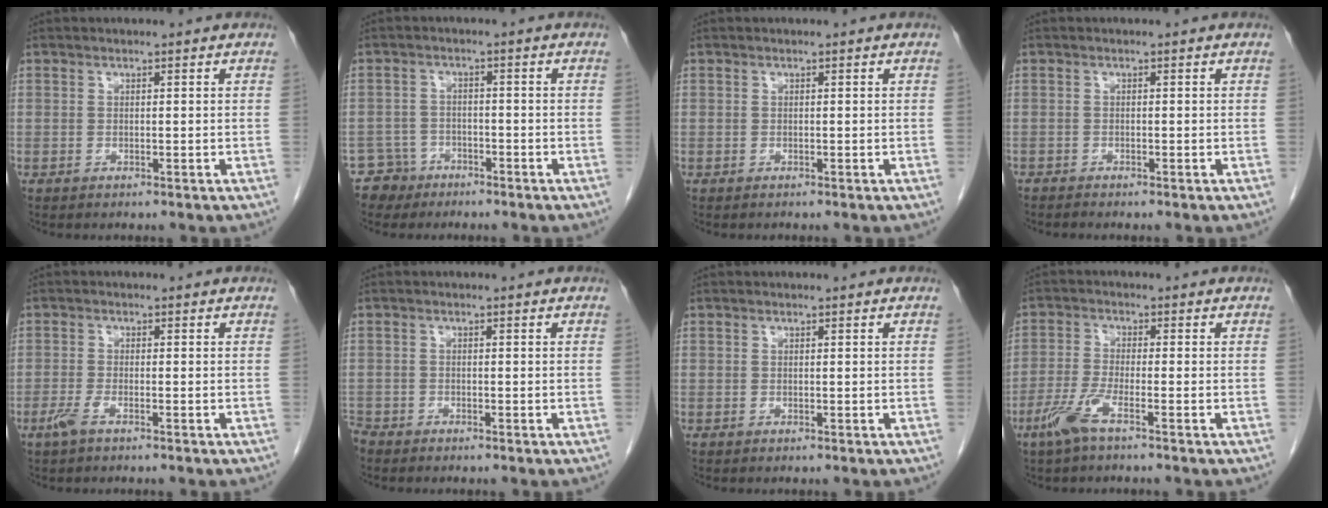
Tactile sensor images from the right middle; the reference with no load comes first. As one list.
[{"total": 3.9, "force": [-2.7, 2.7, -0.6], "torque": [0.013, 0.008, -0.049]}, {"total": 0.0}, {"total": 0.5, "force": [-0.5, -0.1, 0.0], "torque": [-0.005, -0.004, -0.013]}, {"total": 2.3, "force": [-1.5, 0.4, 1.7], "torque": [-0.042, -0.004, -0.034]}, {"total": 1.8, "force": [-1.7, 0.5, 0.2], "torque": [-0.004, -0.004, -0.032]}, {"total": 0.0}, {"total": 4.6, "force": [-2.9, 0.3, 3.6], "torque": [-0.086, -0.009, -0.066]}]